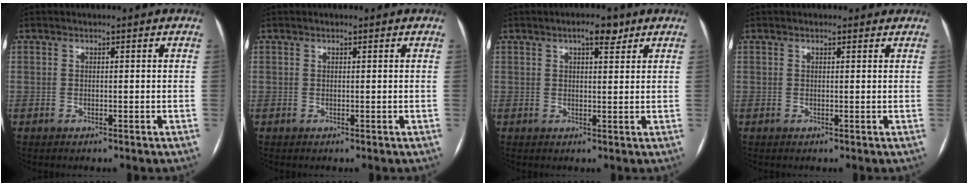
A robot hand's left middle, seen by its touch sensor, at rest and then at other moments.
{"total": 0.0}
{"total": 3.6, "force": [2.3, 1.2, 2.5], "torque": [-0.038, 0.008, 0.033]}
{"total": 1.6, "force": [1.3, 0.7, 0.6], "torque": [-0.011, 0.010, 0.013]}